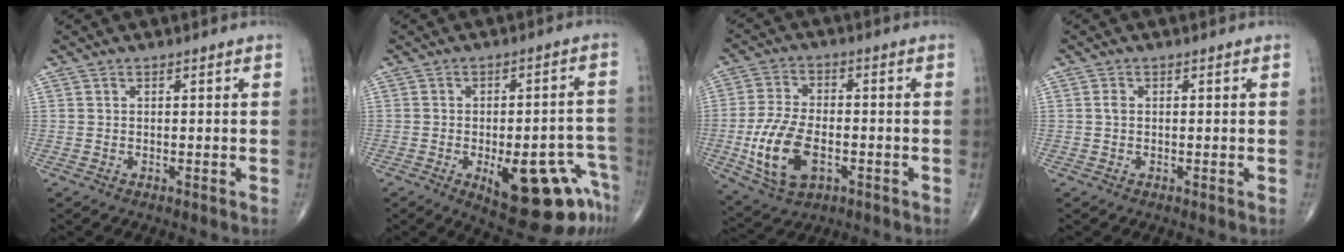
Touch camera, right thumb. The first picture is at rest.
{"total": 16.9, "force": [-7.8, 6.1, 13.7], "torque": [-0.112, 0.038, -0.087]}
{"total": 13.0, "force": [-3.5, 7.3, 10.2], "torque": [-0.202, 0.007, -0.056]}
{"total": 0.9, "force": [0.0, 0.6, 0.7], "torque": [-0.011, 0.001, -0.002]}